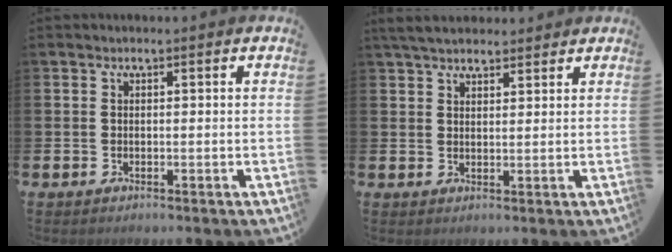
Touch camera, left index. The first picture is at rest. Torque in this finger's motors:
{"motor_torque": [0.99, -0.91, 0.57, 0.06]}